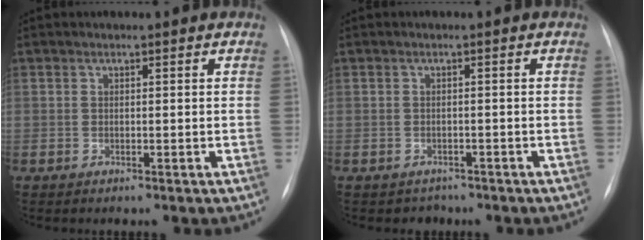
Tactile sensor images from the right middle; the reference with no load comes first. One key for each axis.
{"total": 1.9, "fx": -1.4, "fy": 1.2, "fz": -0.4, "tx": 0.001, "ty": 0.005, "tz": -0.019}